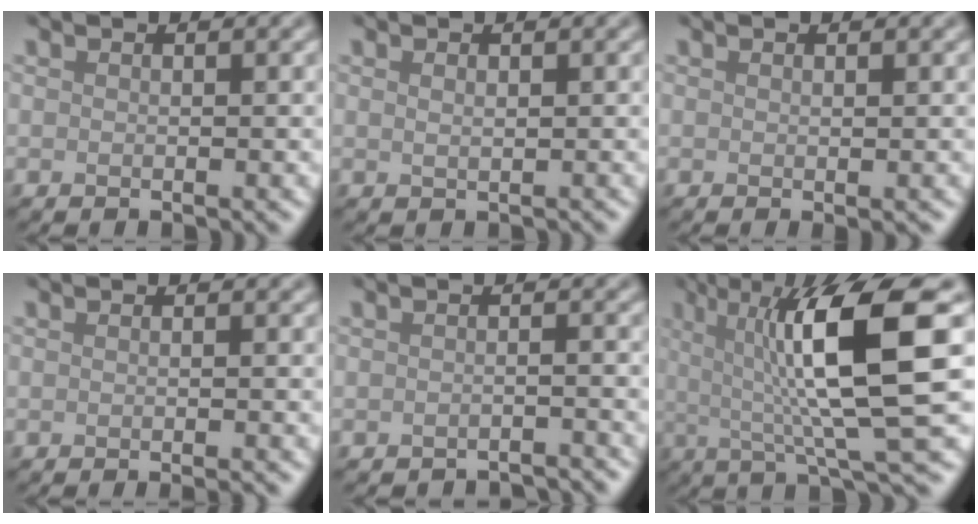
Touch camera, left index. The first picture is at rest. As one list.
[{"total": 0.6, "force": [0.3, 0.3, 0.5], "torque": [-0.009, 0.000, 0.008]}, {"total": 0.7, "force": [0.1, 0.0, 0.7], "torque": [-0.008, 0.000, 0.000]}, {"total": 1.7, "force": [-0.5, 0.6, 1.5], "torque": [-0.004, -0.008, -0.011]}, {"total": 2.8, "force": [-2.8, 0.1, 0.3], "torque": [-0.001, -0.005, -0.036]}, {"total": 11.2, "force": [1.8, 2.1, 10.9], "torque": [-0.156, 0.004, 0.032]}]